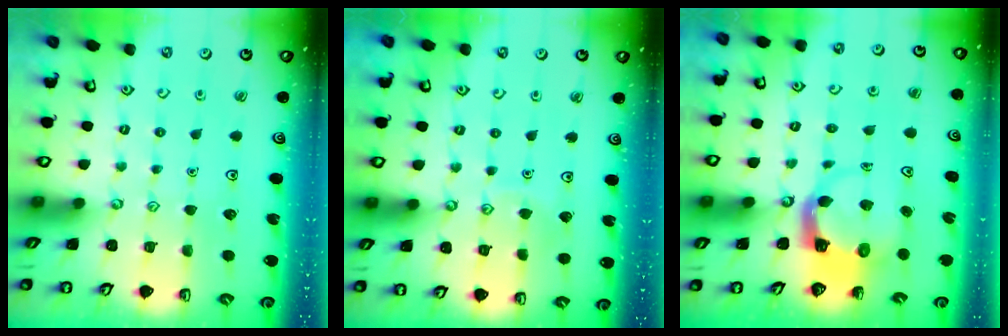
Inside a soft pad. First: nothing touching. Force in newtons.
{"total": 5.2, "press": 5.1, "slide": 0.3}
{"total": 4.0, "press": 4.0, "slide": 0.4}